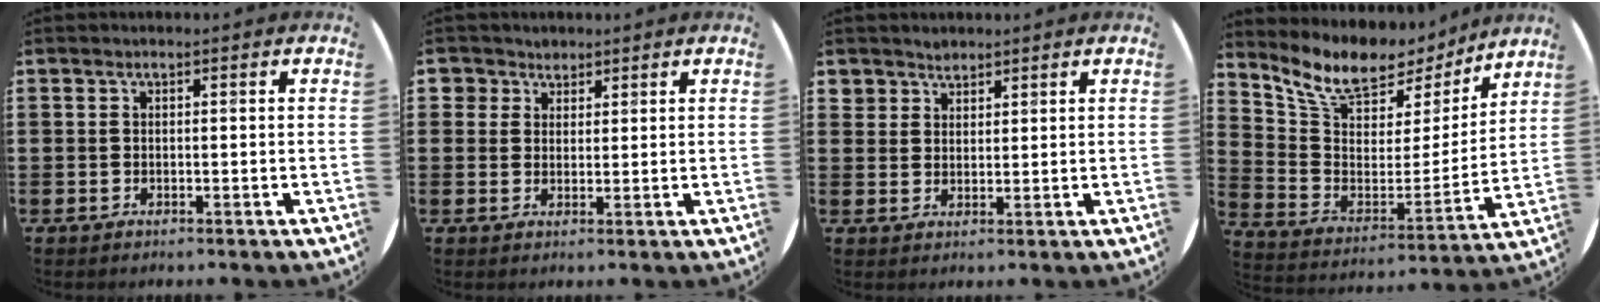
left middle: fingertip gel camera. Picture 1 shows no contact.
{"total": 2.8, "force": [2.1, 1.8, 0.0], "torque": [0.001, 0.006, 0.039]}
{"total": 2.4, "force": [2.1, 1.2, -0.1], "torque": [0.000, 0.006, 0.042]}
{"total": 10.2, "force": [8.2, 4.8, 3.8], "torque": [-0.114, -0.052, 0.146]}